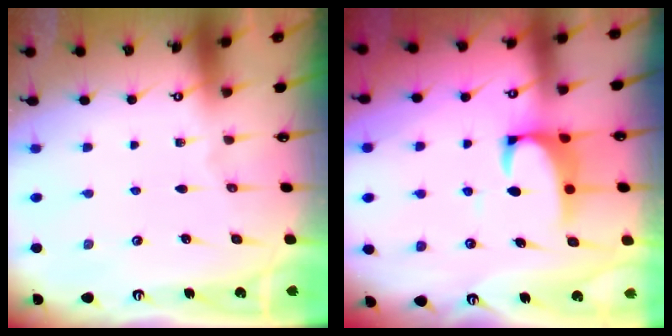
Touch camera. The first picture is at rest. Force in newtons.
{"total": 2.8, "press": 2.6, "slide": 1.1}